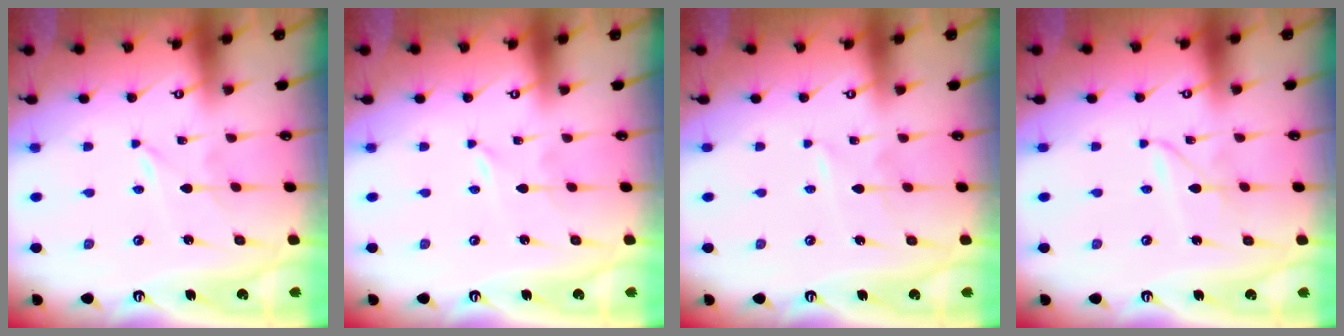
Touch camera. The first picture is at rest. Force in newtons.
{"total": 0.0}
{"total": 2.4, "press": 2.3, "slide": 0.3}
{"total": 2.1, "press": 2.1, "slide": 0.2}